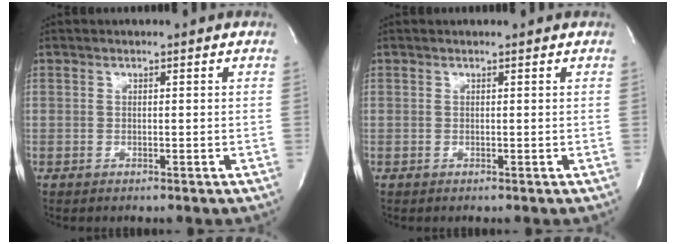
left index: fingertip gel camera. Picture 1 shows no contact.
{"total": 0.6, "force": [0.6, 0.0, 0.1], "torque": [-0.004, 0.000, 0.005]}